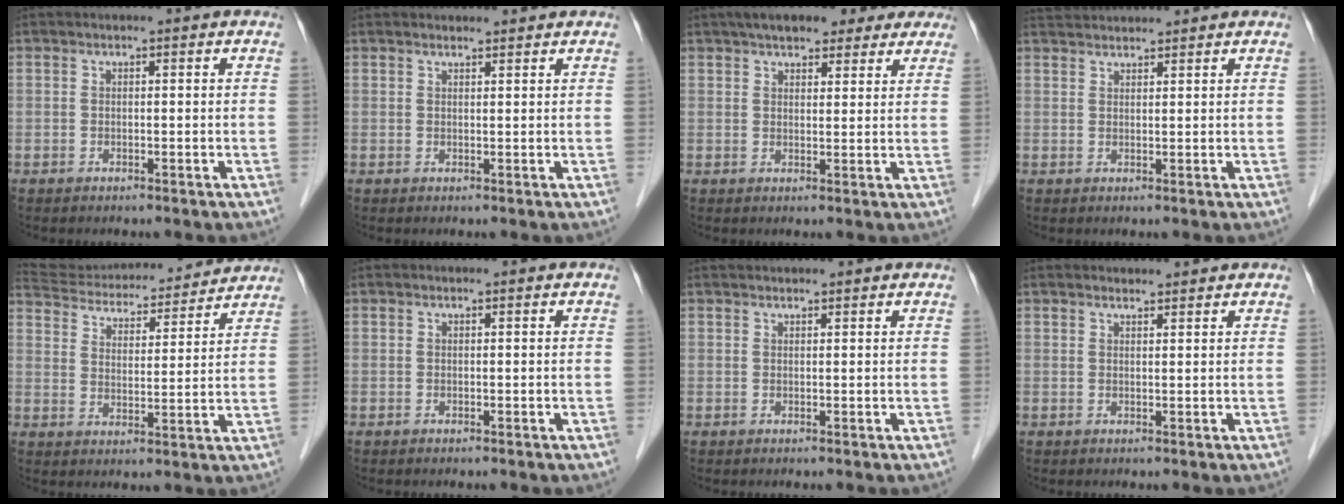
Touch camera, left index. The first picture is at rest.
{"total": 1.9, "force": [1.8, 0.1, 0.2], "torque": [-0.009, 0.009, 0.029]}
{"total": 11.6, "force": [9.3, 4.2, 5.5], "torque": [-0.060, 0.036, 0.120]}
{"total": 5.1, "force": [5.0, 0.4, 1.1], "torque": [-0.021, 0.039, 0.085]}
{"total": 20.0, "force": [18.9, 3.8, 5.2], "torque": [-0.092, 0.019, 0.270]}
{"total": 0.0}
{"total": 4.0, "force": [3.9, 0.4, 1.0], "torque": [-0.012, 0.032, 0.048]}
{"total": 2.1, "force": [2.1, 0.2, 0.2], "torque": [-0.010, 0.010, 0.032]}